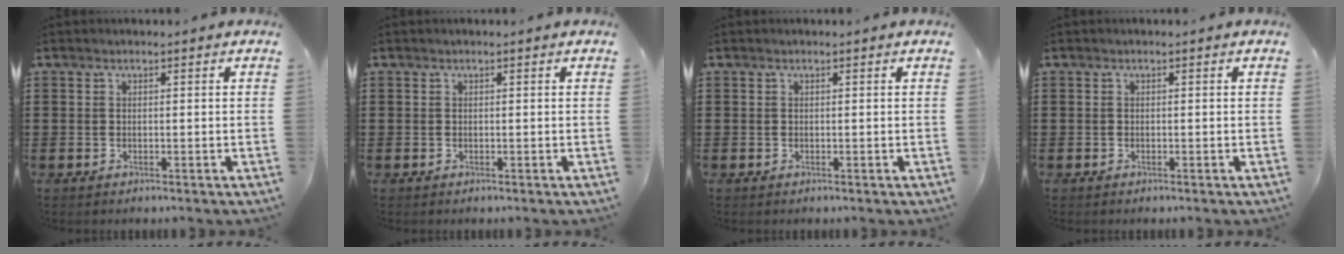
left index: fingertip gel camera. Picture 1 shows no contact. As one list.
[{"total": 0.0}, {"total": 0.0}, {"total": 0.0}]